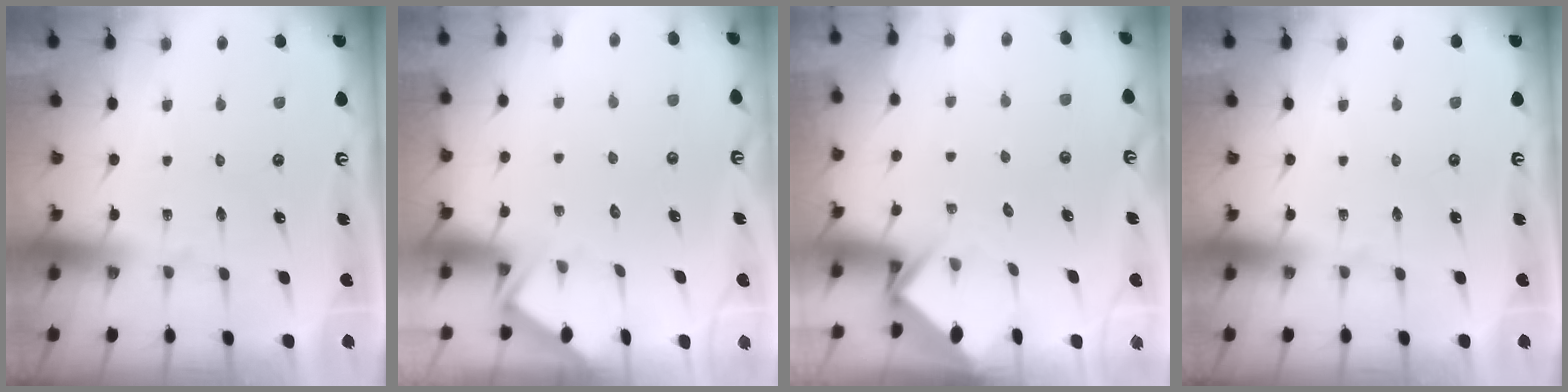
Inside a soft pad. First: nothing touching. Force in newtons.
{"total": 3.9, "press": 3.8, "slide": 0.4}
{"total": 3.6, "press": 3.6, "slide": 0.3}
{"total": 0.0}